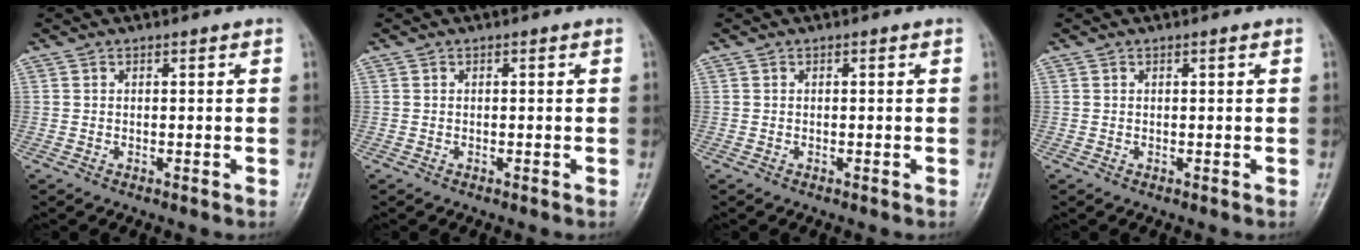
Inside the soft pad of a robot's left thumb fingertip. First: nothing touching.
{"total": 0.0}
{"total": 0.0}
{"total": 0.0}